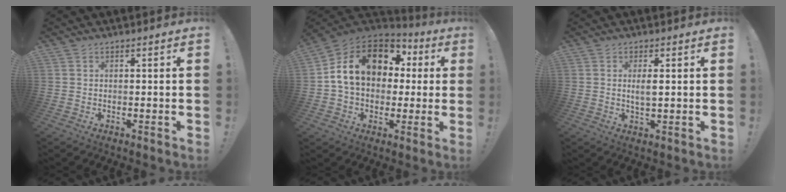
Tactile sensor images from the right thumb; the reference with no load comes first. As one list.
[{"total": 18.2, "force": [4.9, 13.0, 11.8], "torque": [-0.175, -0.002, 0.098]}, {"total": 3.3, "force": [0.7, 1.0, 3.1], "torque": [-0.052, -0.011, 0.006]}]